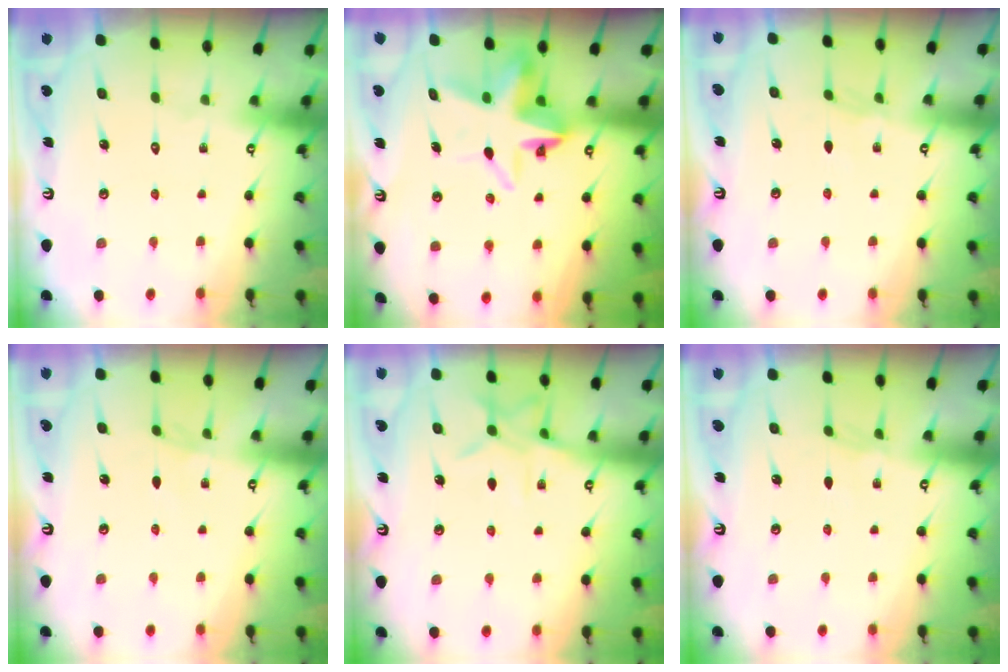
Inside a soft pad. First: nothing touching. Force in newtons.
{"total": 7.7, "press": 7.6, "slide": 1.2}
{"total": 2.5, "press": 2.5, "slide": 0.5}
{"total": 2.4, "press": 2.3, "slide": 0.4}
{"total": 8.9, "press": 8.9, "slide": 0.5}
{"total": 2.5, "press": 2.5, "slide": 0.5}